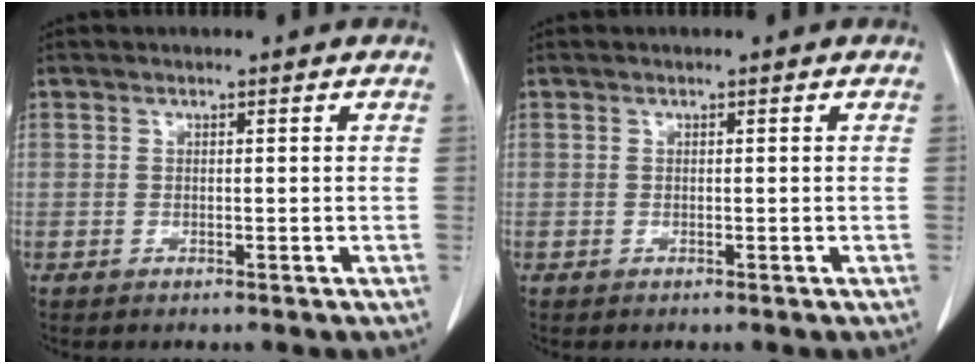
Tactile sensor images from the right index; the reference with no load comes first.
{"total": 0.0}